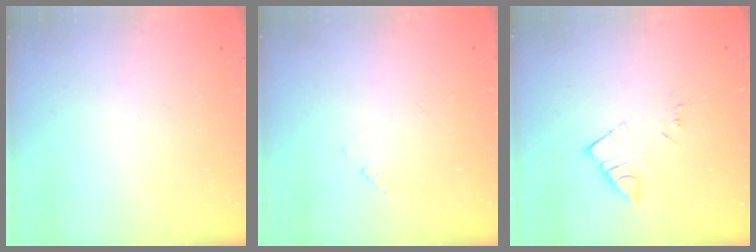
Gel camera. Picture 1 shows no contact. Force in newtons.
{"total": 3.0, "press": 3.0, "slide": 0.4}
{"total": 5.0, "press": 5.0, "slide": 0.2}